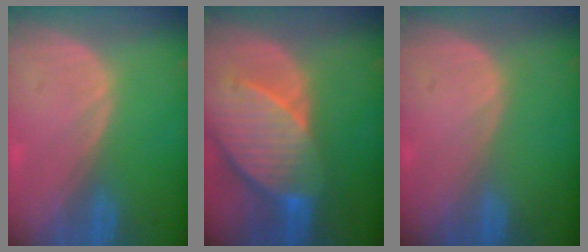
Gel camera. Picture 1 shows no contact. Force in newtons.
{"total": 10.5, "press": 9.3, "slide": 5.0}
{"total": 0.0}